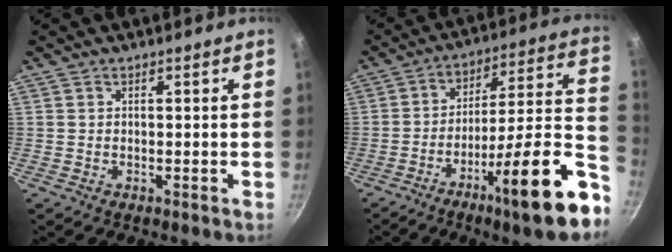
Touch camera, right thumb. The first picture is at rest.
{"total": 21.1, "force": [-9.2, 3.3, 18.7], "torque": [-0.237, 0.047, -0.146]}